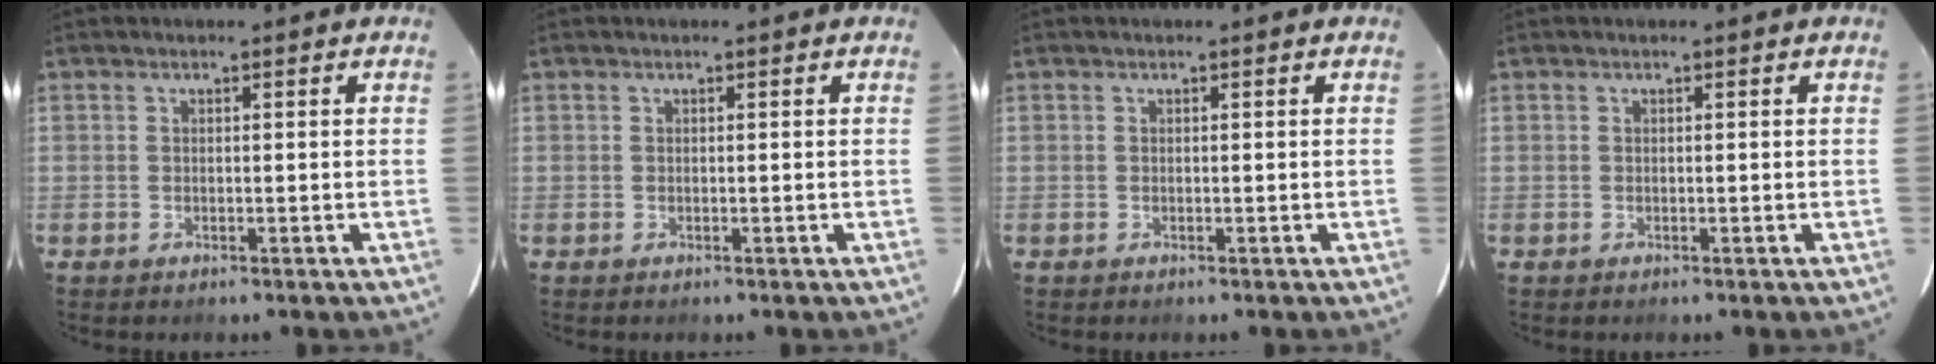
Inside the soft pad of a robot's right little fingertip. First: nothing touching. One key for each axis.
{"total": 0.0}
{"total": 0.0}
{"total": 0.0}